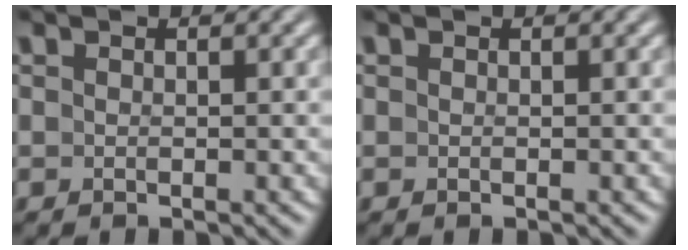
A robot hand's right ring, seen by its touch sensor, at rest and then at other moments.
{"total": 0.0}